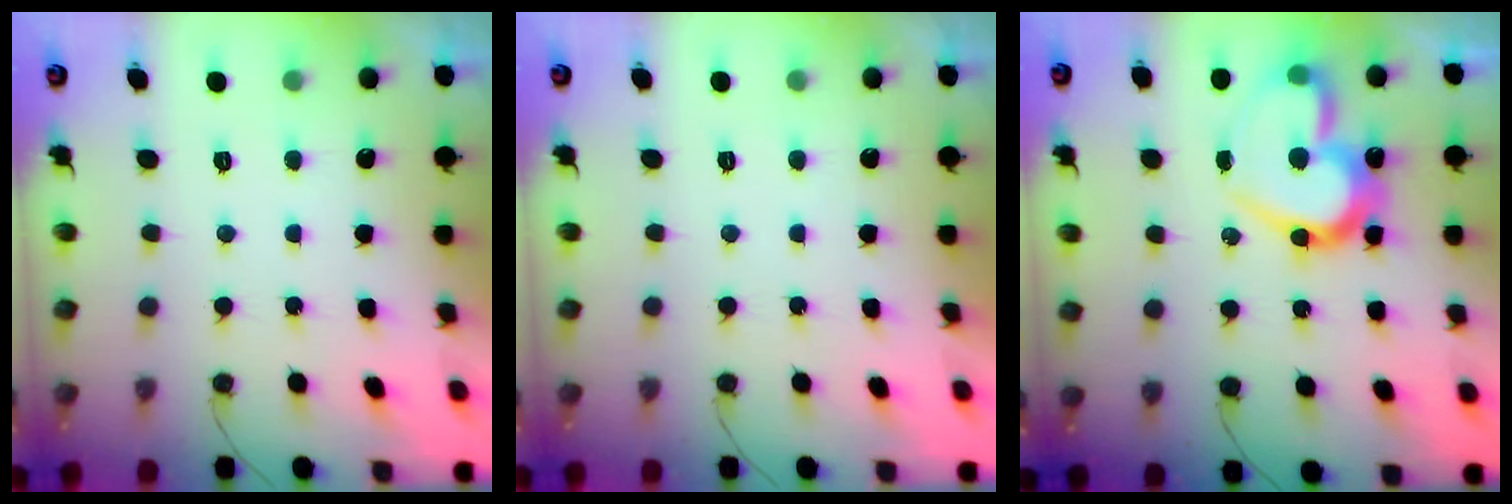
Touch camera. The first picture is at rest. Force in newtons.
{"total": 1.8, "press": 1.8, "slide": 0.1}
{"total": 19.8, "press": 19.7, "slide": 1.7}